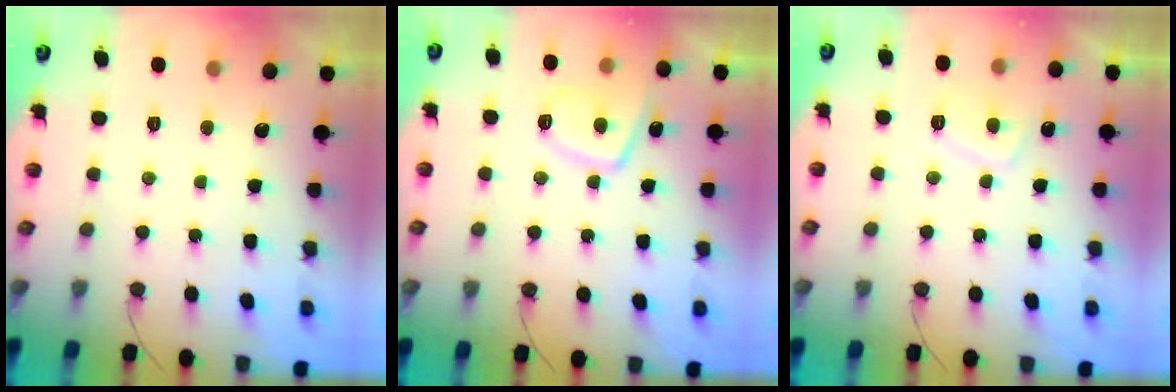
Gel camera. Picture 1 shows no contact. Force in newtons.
{"total": 9.8, "press": 9.7, "slide": 1.4}
{"total": 4.7, "press": 4.6, "slide": 1.0}